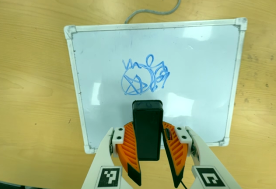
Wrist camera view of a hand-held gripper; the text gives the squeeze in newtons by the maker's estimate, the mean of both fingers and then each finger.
{"total": 9.2, "left": 8.0, "right": 10.5}